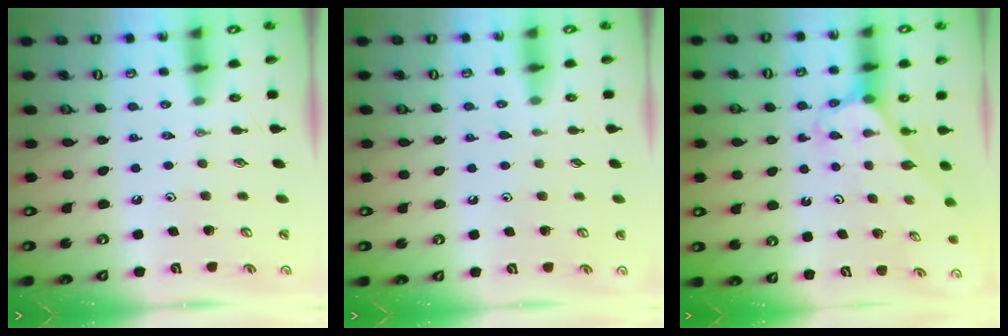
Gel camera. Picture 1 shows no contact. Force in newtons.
{"total": 4.9, "press": 4.9, "slide": 0.4}
{"total": 3.2, "press": 3.2, "slide": 0.2}